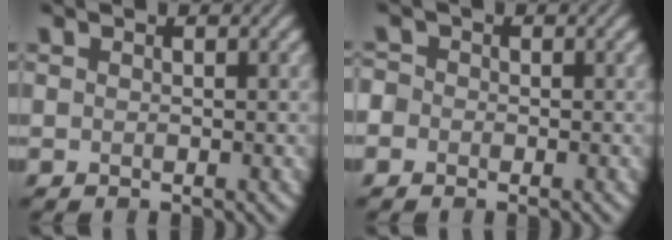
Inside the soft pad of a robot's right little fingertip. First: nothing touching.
{"total": 1.6, "force": [-0.4, 1.5, 0.4], "torque": [0.005, 0.010, -0.022]}